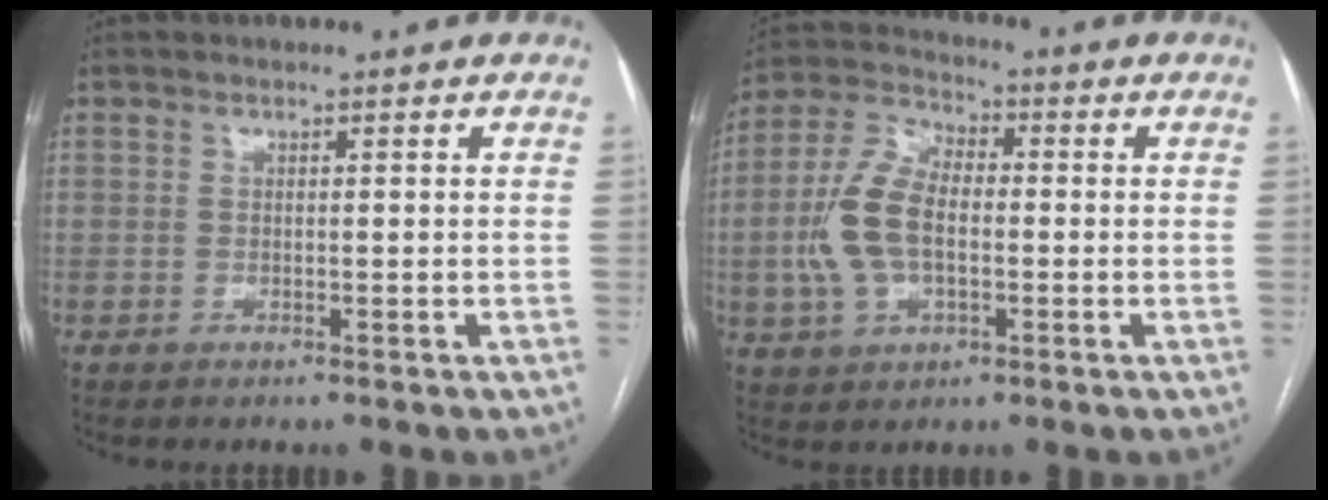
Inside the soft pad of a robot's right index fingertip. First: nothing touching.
{"total": 10.9, "force": [-1.1, 5.9, 9.1], "torque": [-0.212, 0.021, -0.020]}